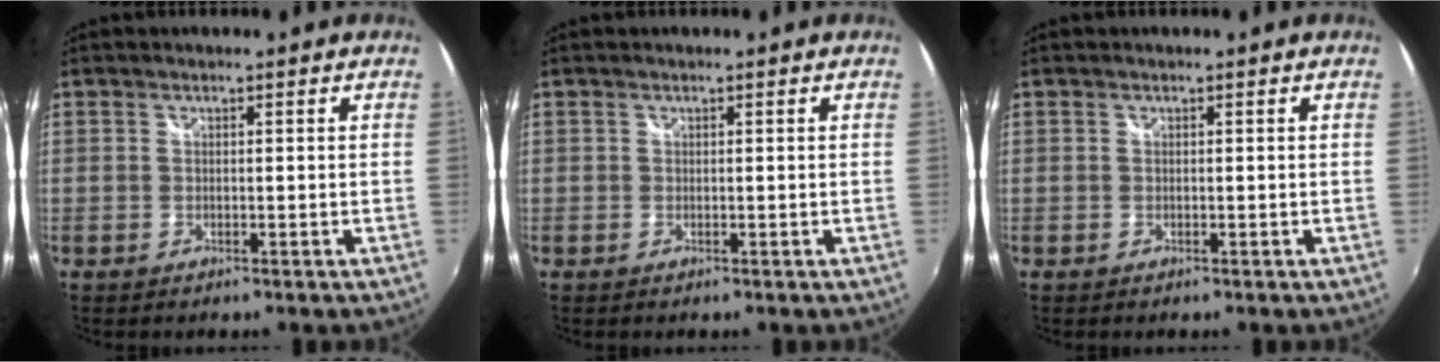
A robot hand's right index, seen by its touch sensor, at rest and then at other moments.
{"total": 0.0}
{"total": 0.0}